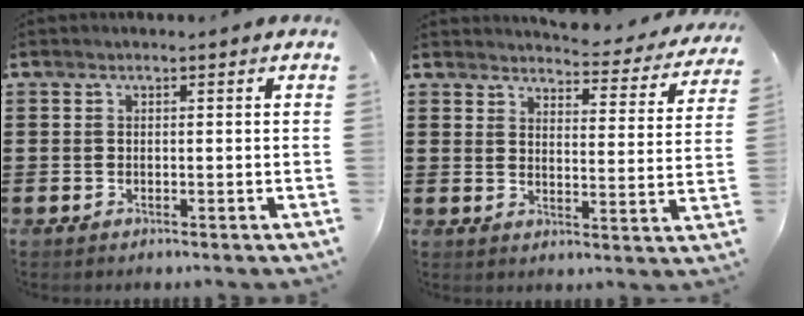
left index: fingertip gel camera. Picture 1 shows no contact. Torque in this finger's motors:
{"motor_torque": [2.14, 0.00, 0.43, 0.05]}